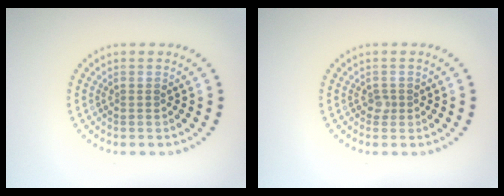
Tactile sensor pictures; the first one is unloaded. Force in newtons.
{"total": 0.8, "press": 0.6, "slide": 0.6}